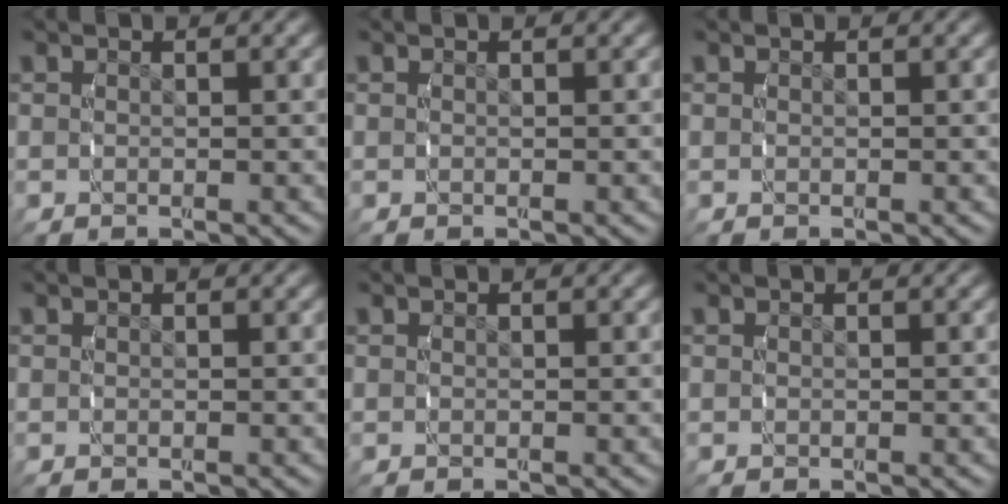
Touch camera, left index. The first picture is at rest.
{"total": 0.0}
{"total": 0.0}
{"total": 0.0}
{"total": 0.0}
{"total": 0.0}